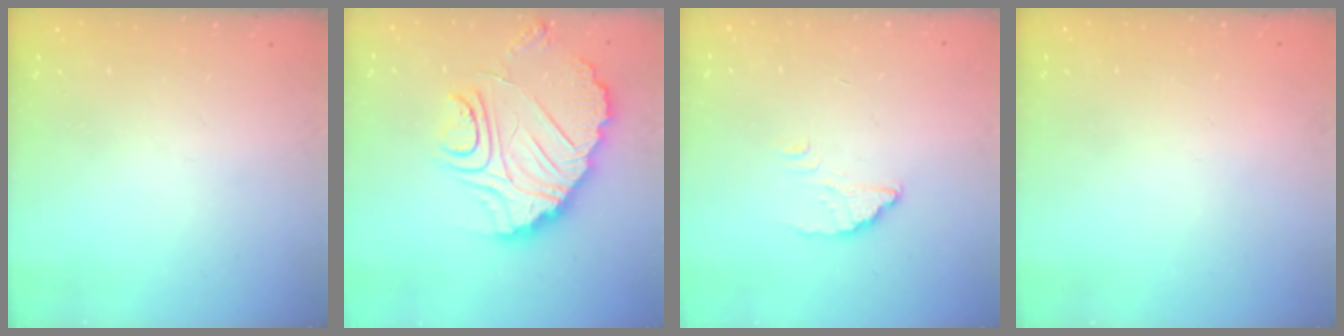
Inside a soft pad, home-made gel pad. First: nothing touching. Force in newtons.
{"total": 15.9, "press": 15.9, "slide": 1.4}
{"total": 2.7, "press": 2.7, "slide": 0.1}
{"total": 2.2, "press": 2.2, "slide": 0.1}